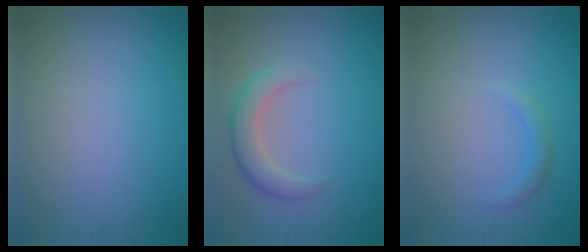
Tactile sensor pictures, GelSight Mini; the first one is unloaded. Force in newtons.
{"total": 2.9, "press": 2.9, "slide": 0.2}
{"total": 1.1, "press": 1.1, "slide": 0.1}